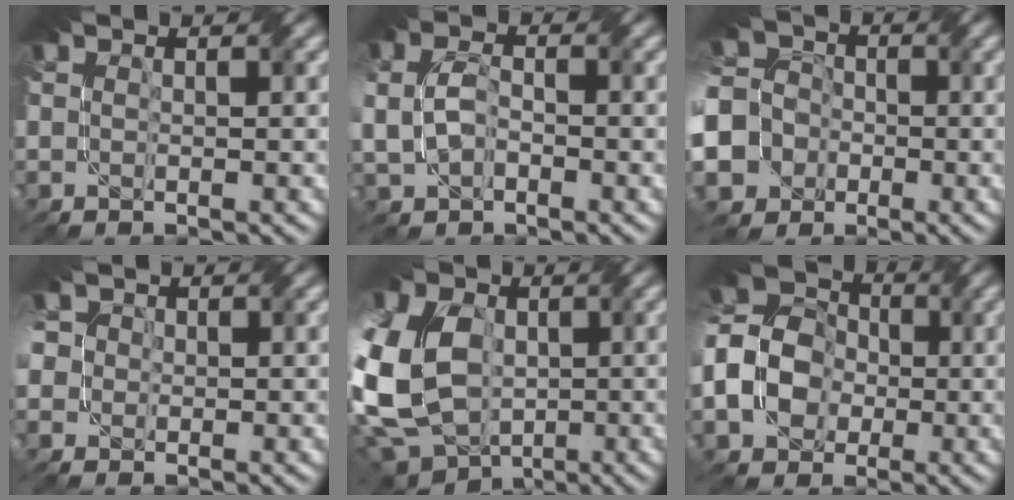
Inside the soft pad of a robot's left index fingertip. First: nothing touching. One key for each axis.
{"total": 2.9, "fx": -0.6, "fy": 2.1, "fz": 2.0, "tx": -0.046, "ty": -0.001, "tz": -0.017}
{"total": 14.7, "fx": -6.6, "fy": 12.6, "fz": 3.8, "tx": -0.116, "ty": -0.037, "tz": -0.144}
{"total": 5.3, "fx": 1.3, "fy": 4.4, "fz": 2.6, "tx": -0.055, "ty": 0.025, "tz": 0.001}
{"total": 18.6, "fx": -0.3, "fy": 14.6, "fz": 11.5, "tx": -0.266, "ty": -0.007, "tz": -0.049}
{"total": 8.4, "fx": -2.0, "fy": 6.7, "fz": 4.6, "tx": -0.097, "ty": 0.000, "tz": -0.049}